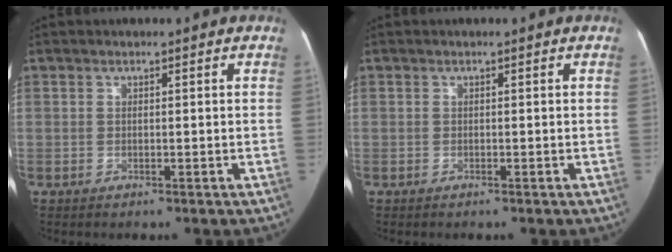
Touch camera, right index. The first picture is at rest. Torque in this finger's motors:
{"motor_torque": [0.02, 0.04, 0.03, 0.01]}